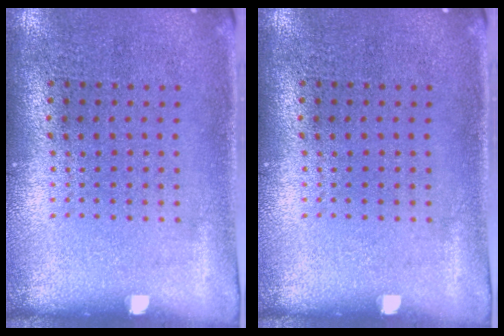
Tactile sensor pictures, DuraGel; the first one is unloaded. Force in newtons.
{"total": 0.0}